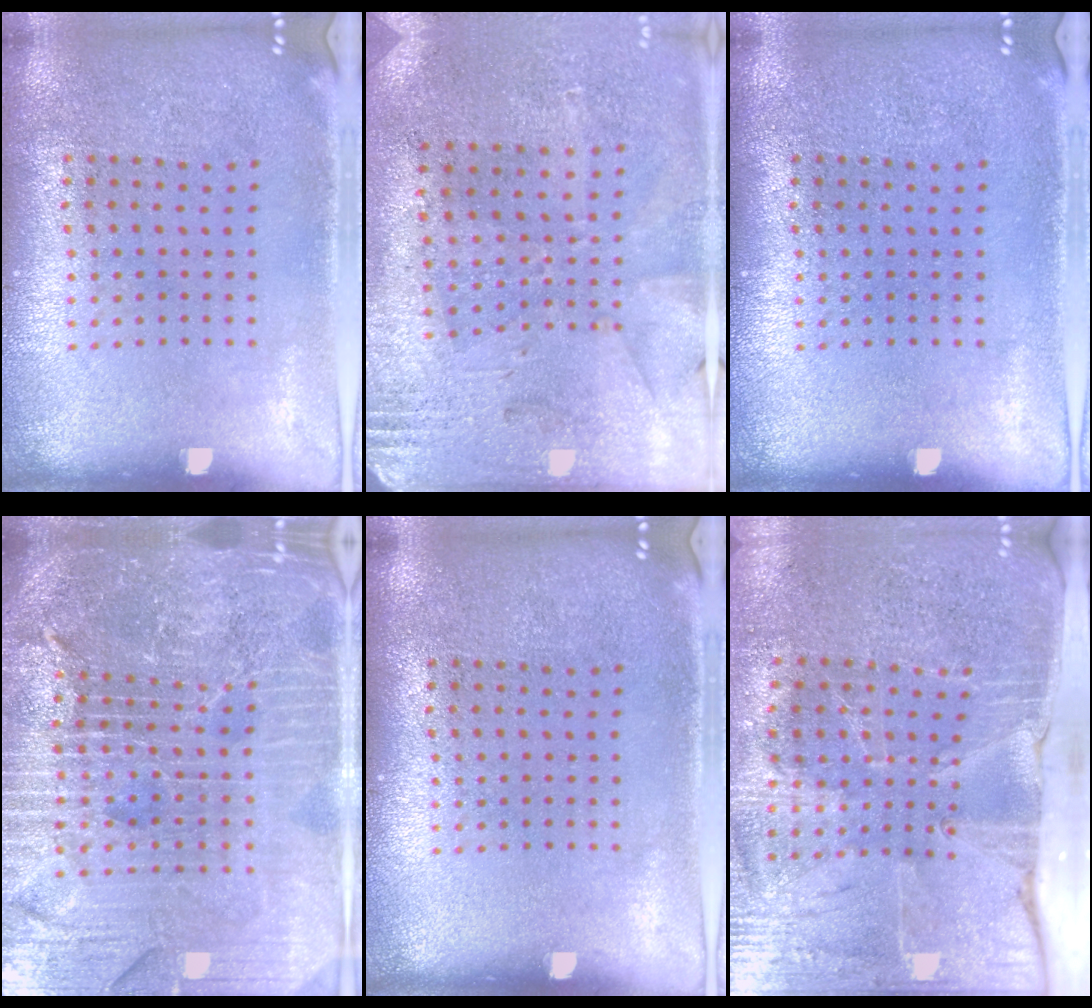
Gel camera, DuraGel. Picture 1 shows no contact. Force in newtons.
{"total": 2.7, "press": 2.3, "slide": 1.5}
{"total": 0.0}
{"total": 6.1, "press": 5.4, "slide": 2.8}
{"total": 0.0}
{"total": 4.3, "press": 3.7, "slide": 2.2}